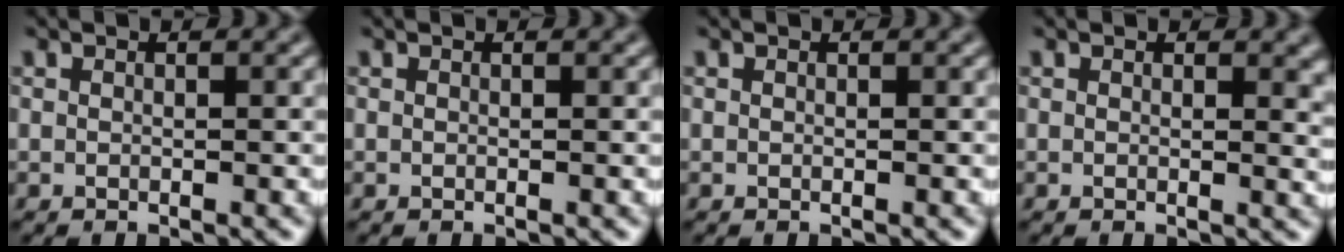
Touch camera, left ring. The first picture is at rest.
{"total": 0.0}
{"total": 0.0}
{"total": 1.7, "force": [0.5, 0.8, 1.4], "torque": [-0.014, -0.003, 0.009]}